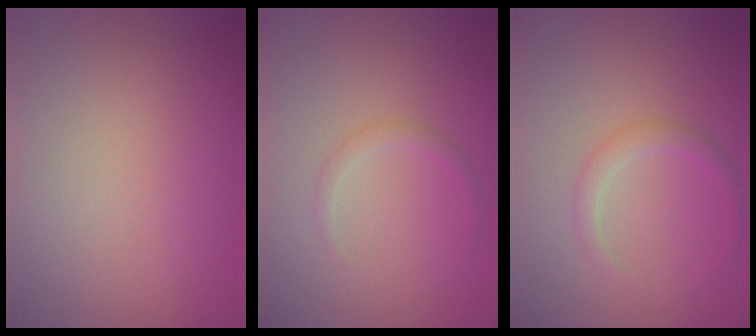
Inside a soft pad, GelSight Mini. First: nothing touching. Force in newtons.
{"total": 1.0, "press": 1.0, "slide": 0.1}
{"total": 1.6, "press": 1.6, "slide": 0.1}